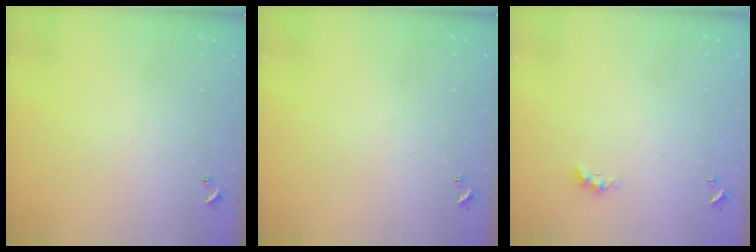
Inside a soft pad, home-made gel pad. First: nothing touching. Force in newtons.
{"total": 0.0}
{"total": 3.9, "press": 3.8, "slide": 0.8}